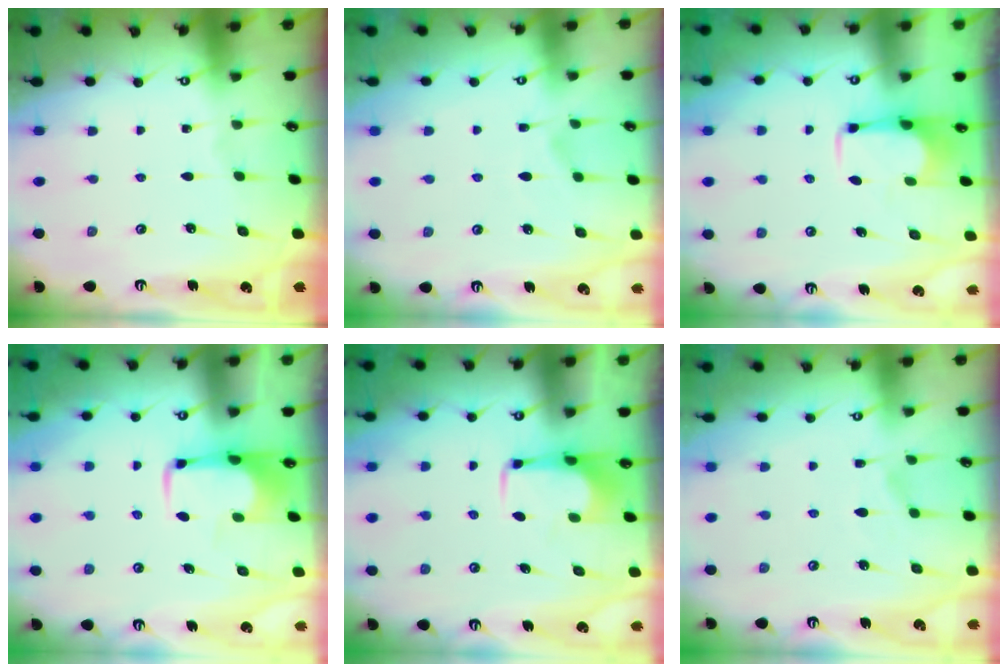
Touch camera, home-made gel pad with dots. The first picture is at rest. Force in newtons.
{"total": 2.1, "press": 1.8, "slide": 1.2}
{"total": 2.8, "press": 2.7, "slide": 0.7}
{"total": 2.0, "press": 2.0, "slide": 0.4}
{"total": 1.9, "press": 1.9, "slide": 0.2}
{"total": 1.7, "press": 1.0, "slide": 1.3}